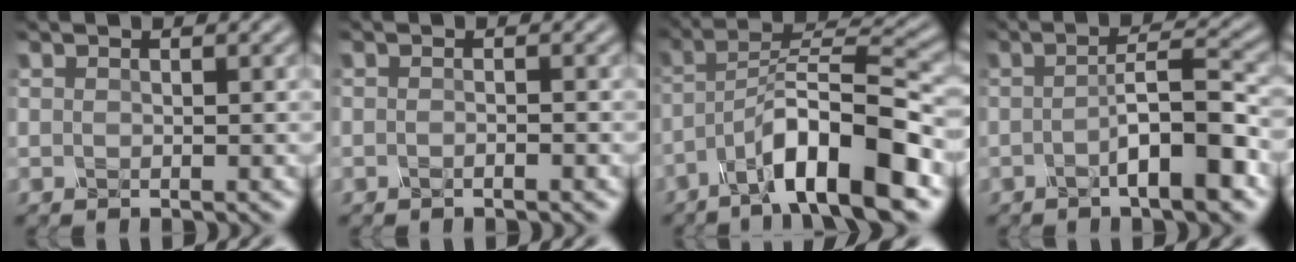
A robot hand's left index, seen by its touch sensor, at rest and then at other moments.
{"total": 1.0, "force": [-0.5, 0.4, 0.8], "torque": [-0.007, -0.005, -0.016]}
{"total": 10.3, "force": [-5.8, 2.3, 8.2], "torque": [-0.131, 0.021, -0.106]}
{"total": 5.6, "force": [-1.8, 1.1, 5.2], "torque": [-0.078, 0.011, -0.035]}